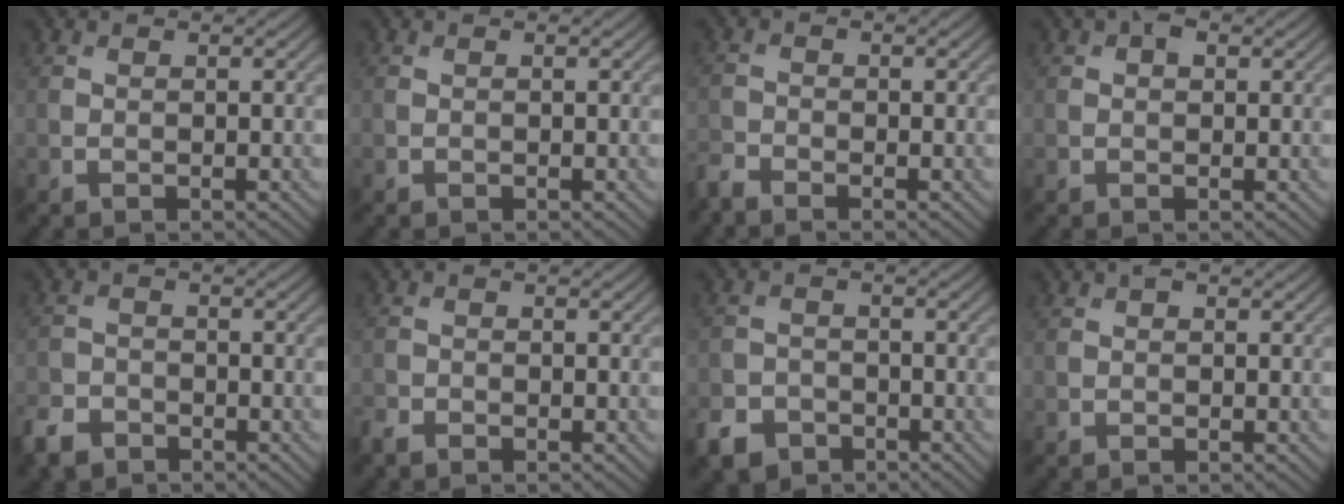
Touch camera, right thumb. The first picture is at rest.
{"total": 0.0}
{"total": 2.1, "force": [-2.0, 0.4, 0.5], "torque": [-0.016, -0.009, -0.054]}
{"total": 1.7, "force": [0.7, 1.0, 1.2], "torque": [-0.018, 0.005, 0.007]}
{"total": 3.6, "force": [-2.8, 1.9, 1.1], "torque": [-0.027, -0.008, -0.067]}
{"total": 1.5, "force": [-1.3, 0.6, 0.4], "torque": [-0.011, -0.003, -0.035]}
{"total": 3.9, "force": [-2.8, 2.5, 1.2], "torque": [-0.030, -0.005, -0.059]}
{"total": 0.6, "force": [0.3, 0.4, 0.4], "torque": [-0.004, -0.001, 0.002]}